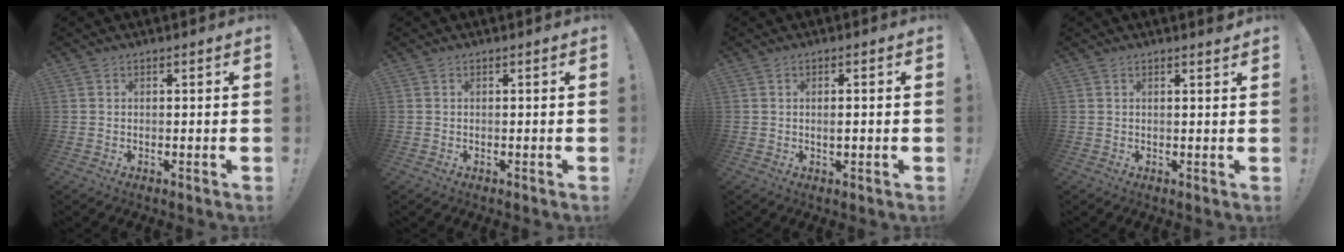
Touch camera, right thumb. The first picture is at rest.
{"total": 0.0}
{"total": 1.5, "force": [-0.1, 0.1, 1.5], "torque": [-0.022, -0.002, -0.003]}
{"total": 1.4, "force": [1.1, -0.5, 0.7], "torque": [-0.003, -0.008, 0.017]}